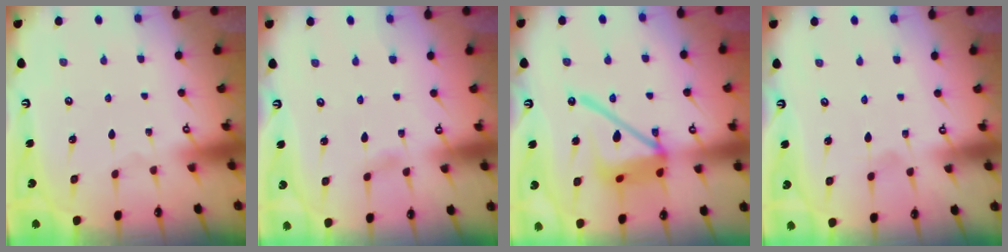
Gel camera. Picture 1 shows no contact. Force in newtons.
{"total": 3.5, "press": 3.4, "slide": 0.6}
{"total": 16.9, "press": 16.8, "slide": 1.9}
{"total": 2.5, "press": 2.5, "slide": 0.4}